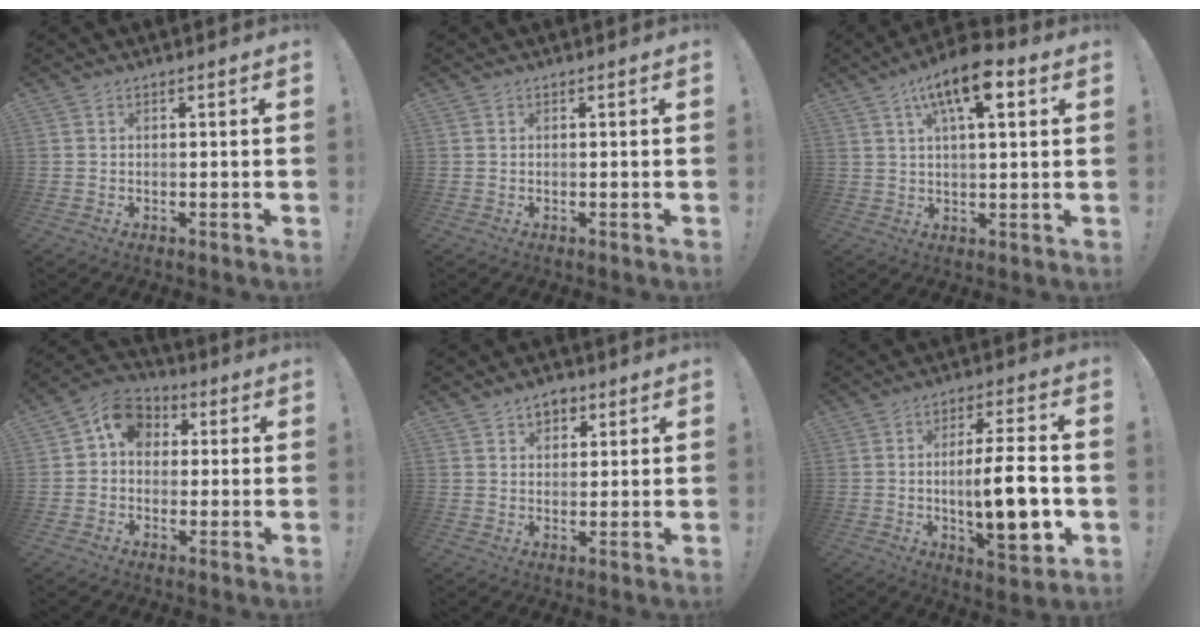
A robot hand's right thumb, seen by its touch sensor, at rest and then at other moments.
{"total": 0.0}
{"total": 11.5, "force": [5.2, 3.9, 9.5], "torque": [-0.158, -0.012, 0.088]}
{"total": 9.5, "force": [2.0, 7.9, 5.0], "torque": [-0.081, 0.010, 0.043]}
{"total": 5.1, "force": [3.1, 3.4, 2.1], "torque": [-0.025, -0.009, 0.054]}
{"total": 15.2, "force": [-1.7, 3.9, 14.6], "torque": [-0.232, -0.002, -0.033]}